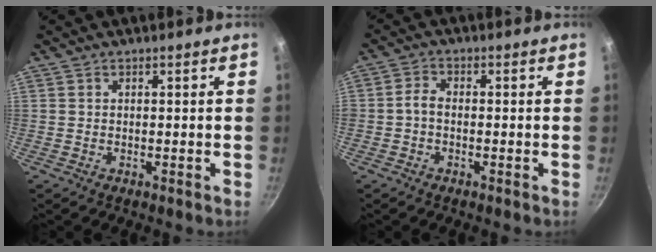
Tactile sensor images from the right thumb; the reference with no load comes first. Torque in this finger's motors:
{"motor_torque": [-0.42, 0.11, 0.76, -0.12, 0.04]}